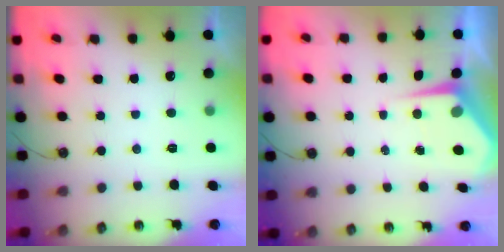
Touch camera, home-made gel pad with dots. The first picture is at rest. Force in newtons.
{"total": 4.8, "press": 4.7, "slide": 0.6}